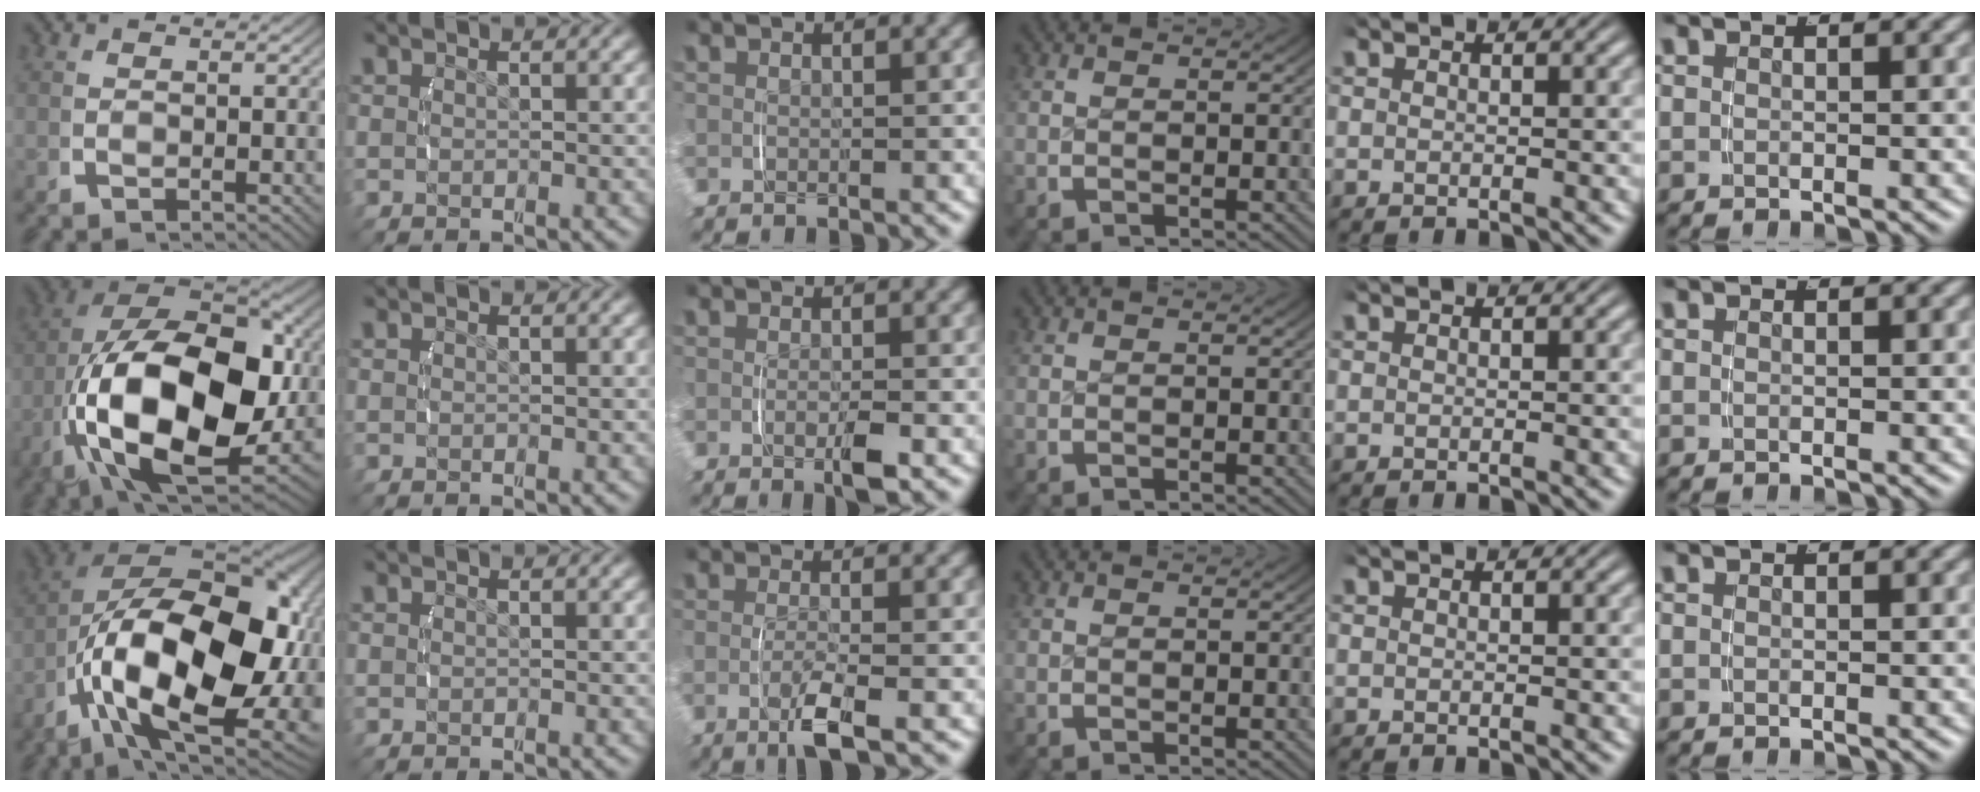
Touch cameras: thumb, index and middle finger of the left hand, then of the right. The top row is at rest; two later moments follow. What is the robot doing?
{"motion": "lift_and_place", "object": "phone"}